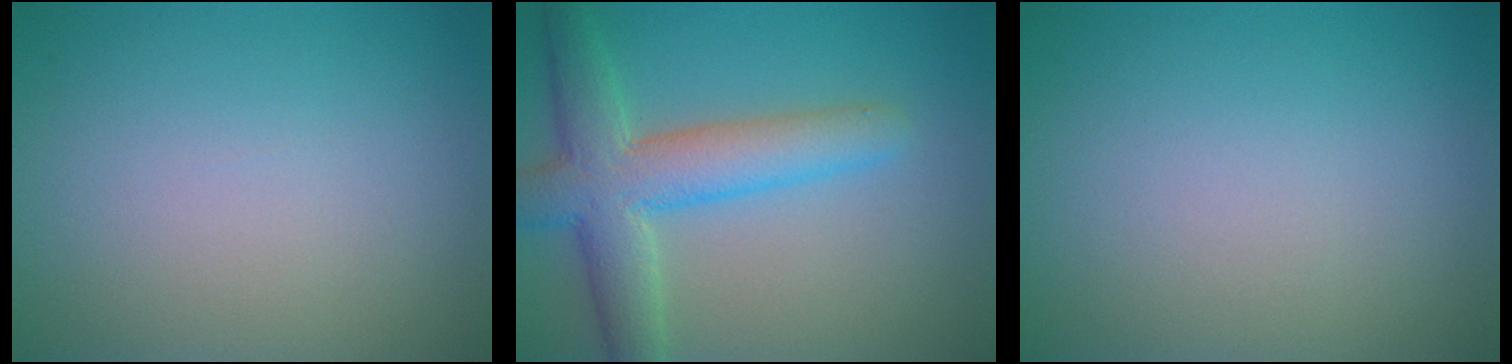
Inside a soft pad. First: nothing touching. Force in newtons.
{"total": 6.5, "press": 6.5, "slide": 0.2}
{"total": 0.0}